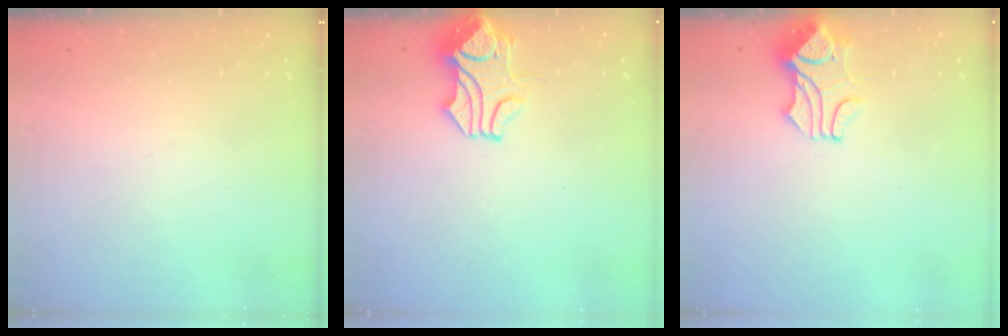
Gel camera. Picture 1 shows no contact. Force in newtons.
{"total": 1.5, "press": 1.4, "slide": 0.5}
{"total": 1.7, "press": 1.4, "slide": 1.0}